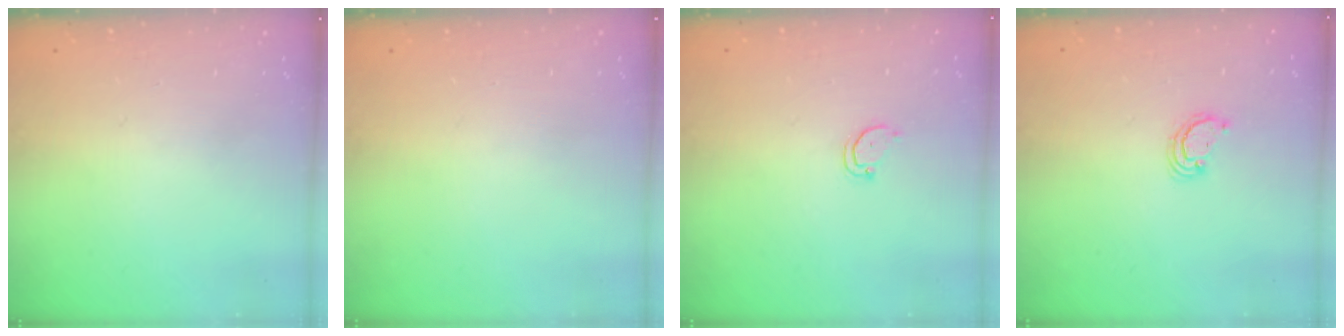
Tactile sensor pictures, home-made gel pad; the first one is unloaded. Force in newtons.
{"total": 0.0}
{"total": 2.5, "press": 2.5, "slide": 0.3}
{"total": 2.6, "press": 2.6, "slide": 0.3}